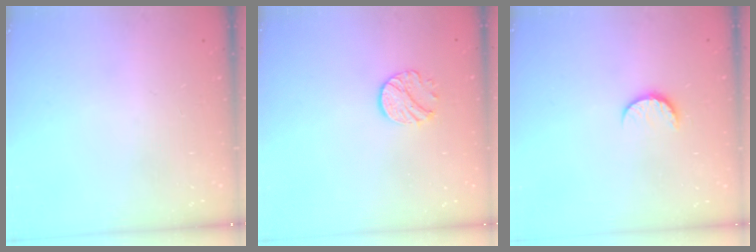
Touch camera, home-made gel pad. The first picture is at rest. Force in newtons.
{"total": 8.5, "press": 8.5, "slide": 0.4}
{"total": 6.4, "press": 6.3, "slide": 0.6}